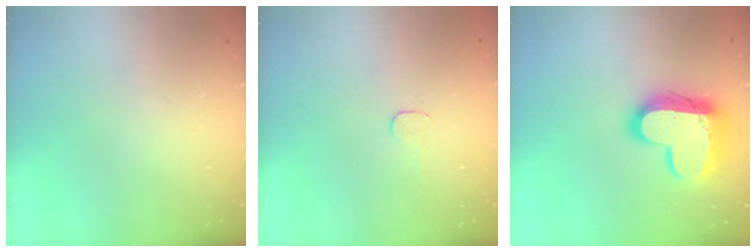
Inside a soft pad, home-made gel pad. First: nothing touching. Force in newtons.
{"total": 2.8, "press": 2.8, "slide": 0.2}
{"total": 16.2, "press": 16.1, "slide": 1.1}